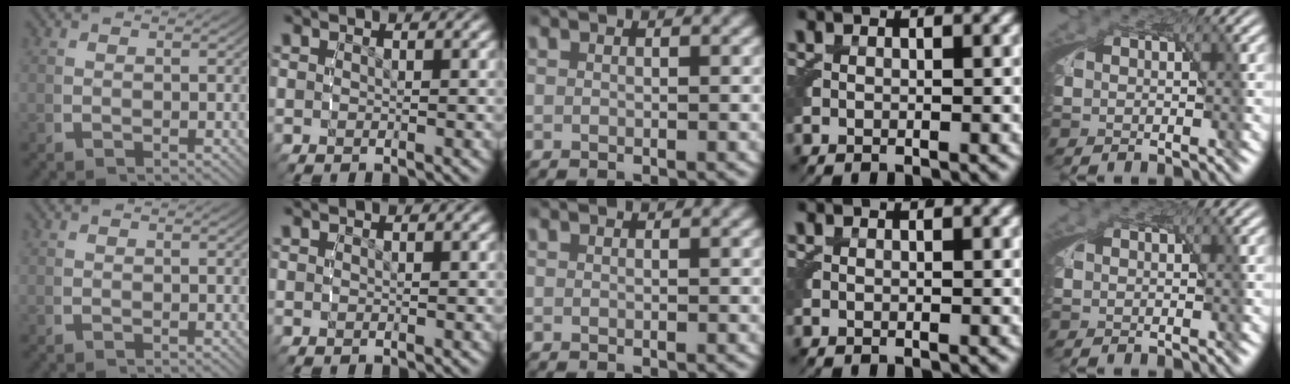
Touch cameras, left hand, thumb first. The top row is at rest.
{}